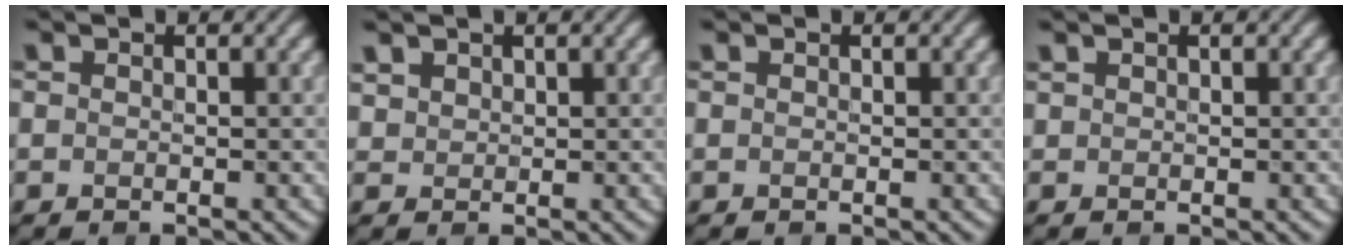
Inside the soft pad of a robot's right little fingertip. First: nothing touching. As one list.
[{"total": 1.1, "force": [0.8, 0.6, 0.1], "torque": [-0.005, 0.000, 0.026]}, {"total": 0.0}, {"total": 0.0}]